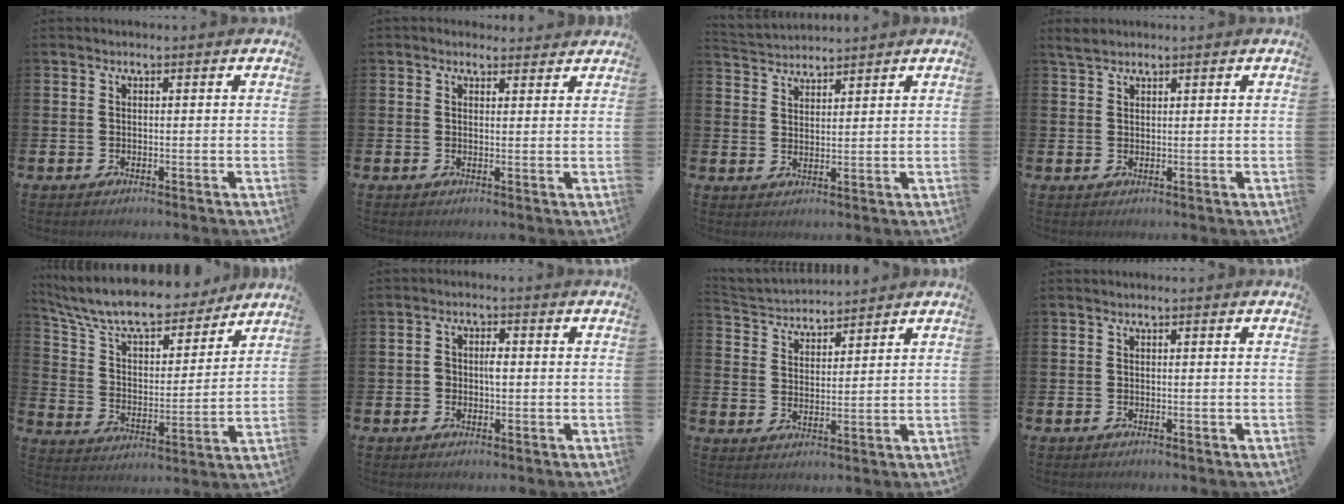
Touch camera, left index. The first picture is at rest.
{"total": 1.6, "force": [1.4, 0.7, 0.2], "torque": [0.003, 0.000, 0.024]}
{"total": 3.2, "force": [3.1, 0.5, -0.4], "torque": [-0.009, -0.011, 0.059]}
{"total": 2.1, "force": [1.9, 0.7, 0.7], "torque": [-0.017, 0.005, 0.035]}
{"total": 10.7, "force": [9.7, 2.6, 3.7], "torque": [-0.113, -0.062, 0.170]}
{"total": 2.2, "force": [-0.1, 1.5, 1.7], "torque": [-0.023, 0.005, -0.005]}
{"total": 3.9, "force": [3.7, 0.9, -0.4], "torque": [-0.015, -0.023, 0.067]}
{"total": 0.0}